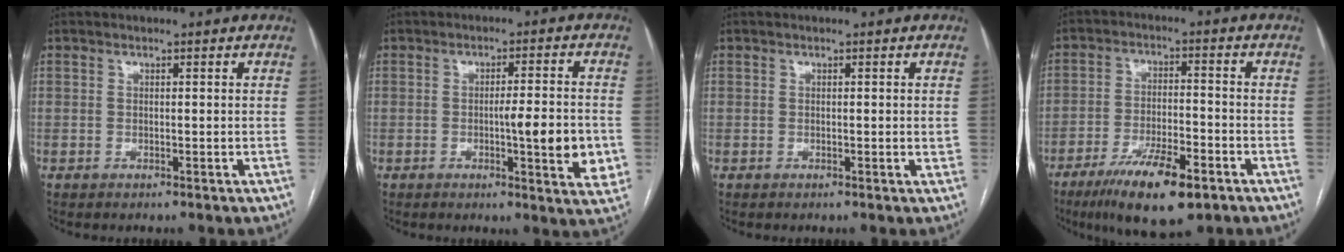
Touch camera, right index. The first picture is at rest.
{"total": 9.4, "force": [-1.6, 1.2, 9.2], "torque": [-0.118, -0.004, -0.017]}
{"total": 1.4, "force": [0.0, 0.3, 1.4], "torque": [-0.022, -0.001, 0.004]}
{"total": 12.3, "force": [-7.6, 2.9, 9.2], "torque": [-0.160, -0.018, -0.122]}